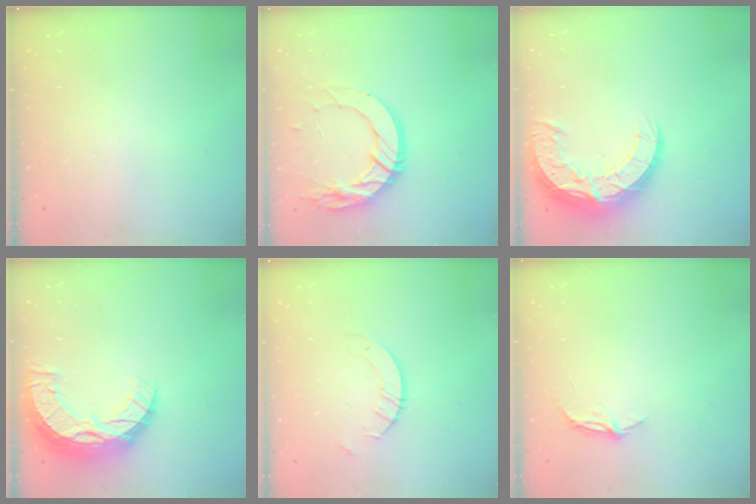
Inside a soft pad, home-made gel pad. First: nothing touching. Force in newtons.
{"total": 15.6, "press": 15.5, "slide": 1.4}
{"total": 16.4, "press": 16.3, "slide": 1.2}
{"total": 14.2, "press": 14.2, "slide": 1.1}
{"total": 4.0, "press": 4.0, "slide": 0.4}
{"total": 4.9, "press": 4.9, "slide": 0.3}